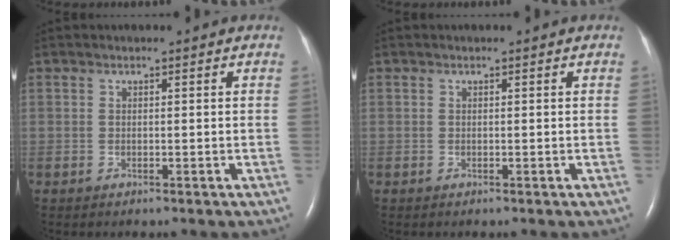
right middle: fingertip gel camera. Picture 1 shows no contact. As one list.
[{"total": 0.0}]